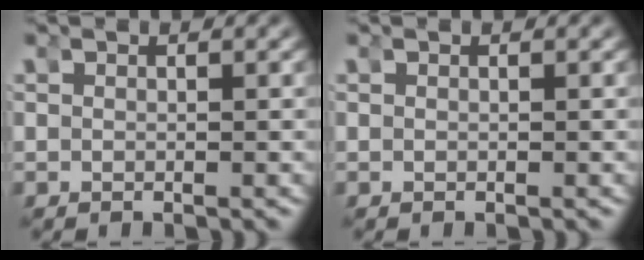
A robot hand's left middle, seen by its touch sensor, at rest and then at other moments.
{"total": 0.0}